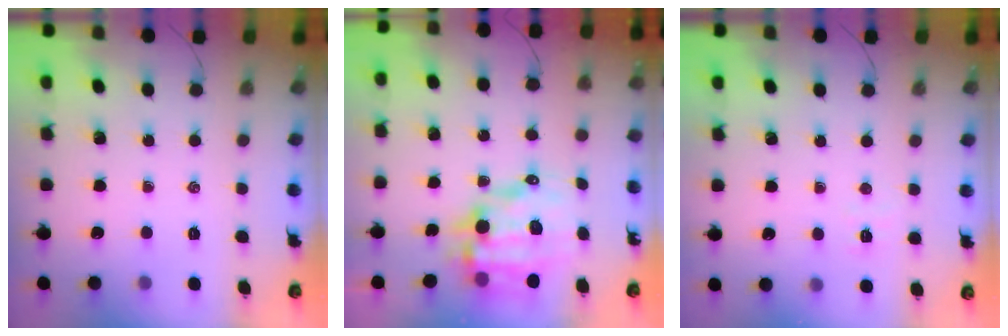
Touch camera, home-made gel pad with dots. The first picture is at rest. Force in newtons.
{"total": 11.7, "press": 11.2, "slide": 3.1}
{"total": 3.0, "press": 2.9, "slide": 0.9}